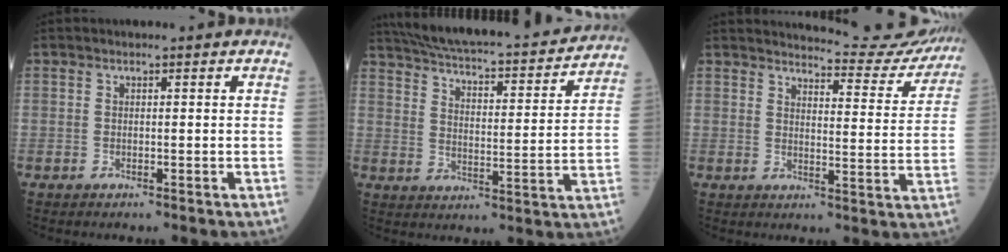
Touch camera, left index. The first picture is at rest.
{"total": 23.3, "force": [21.0, 3.4, 9.5], "torque": [-0.159, -0.012, 0.282]}
{"total": 13.8, "force": [13.7, 1.1, 1.5], "torque": [-0.007, -0.061, 0.147]}